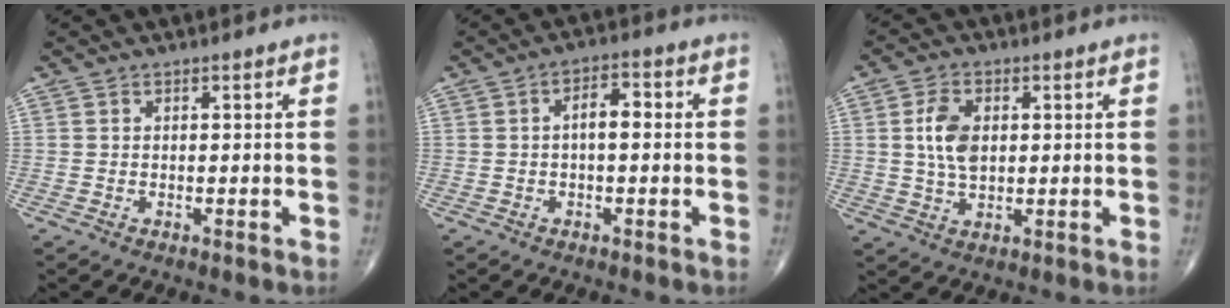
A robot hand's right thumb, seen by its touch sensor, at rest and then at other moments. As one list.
[{"total": 4.5, "force": [0.1, 2.1, 4.0], "torque": [-0.061, 0.017, -0.005]}, {"total": 6.9, "force": [1.0, 4.2, 5.4], "torque": [-0.099, -0.003, 0.019]}]